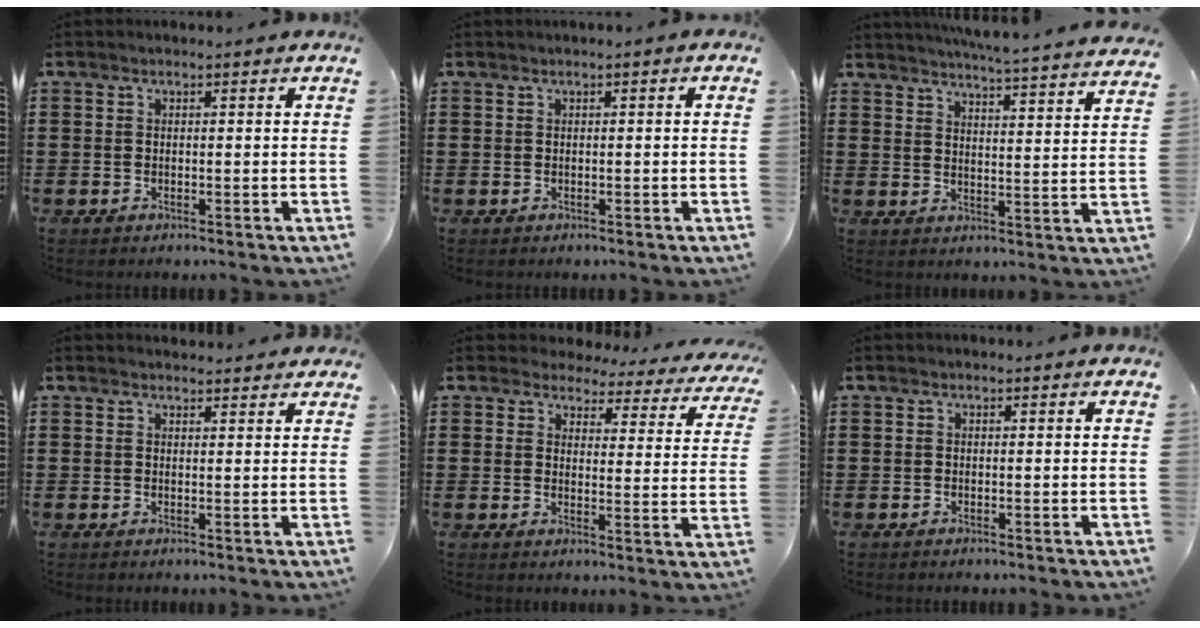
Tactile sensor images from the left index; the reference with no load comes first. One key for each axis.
{"total": 0.0}
{"total": 4.8, "fx": 4.6, "fy": -0.8, "fz": 1.0, "tx": -0.032, "ty": -0.038, "tz": 0.076}
{"total": 1.5, "fx": 1.5, "fy": 0.3, "fz": 0.1, "tx": -0.005, "ty": 0.003, "tz": 0.029}
{"total": 3.4, "fx": 3.2, "fy": 0.9, "fz": 0.6, "tx": -0.034, "ty": -0.019, "tz": 0.053}
{"total": 0.0}